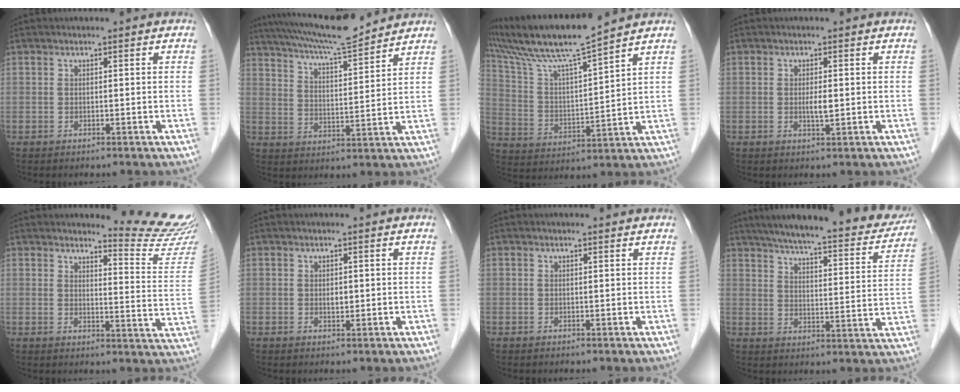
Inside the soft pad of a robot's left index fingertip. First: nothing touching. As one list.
[{"total": 13.4, "force": [12.2, 0.5, 5.5], "torque": [-0.102, 0.011, 0.196]}, {"total": 13.2, "force": [11.4, -1.3, 6.5], "torque": [-0.132, 0.010, 0.213]}, {"total": 1.7, "force": [0.0, 0.3, 1.7], "torque": [-0.034, -0.002, 0.001]}, {"total": 11.1, "force": [11.0, -0.8, 1.4], "torque": [-0.013, -0.102, 0.117]}, {"total": 1.0, "force": [0.1, 0.6, 0.8], "torque": [-0.014, 0.000, 0.004]}, {"total": 0.7, "force": [0.6, 0.2, 0.0], "torque": [-0.013, 0.006, 0.005]}, {"total": 25.8, "force": [22.1, 4.4, 12.5], "torque": [-0.186, -0.019, 0.280]}]